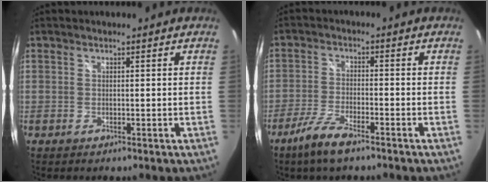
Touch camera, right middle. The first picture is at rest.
{"total": 7.0, "force": [-5.0, 1.4, 4.7], "torque": [-0.114, -0.009, -0.097]}